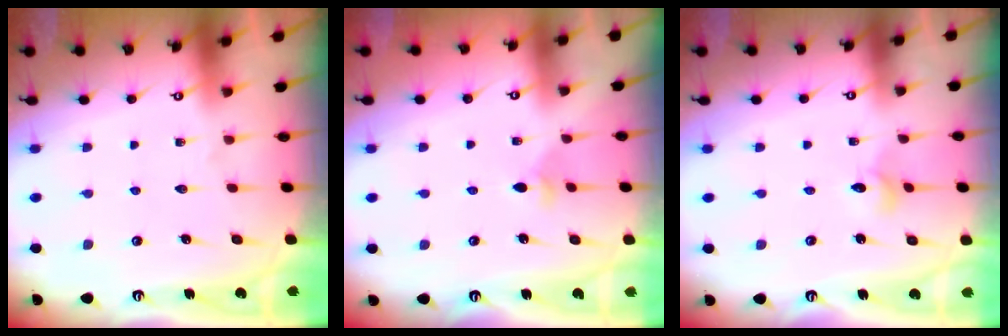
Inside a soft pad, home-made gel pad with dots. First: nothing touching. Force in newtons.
{"total": 3.5, "press": 3.5, "slide": 0.7}
{"total": 3.4, "press": 3.4, "slide": 0.3}